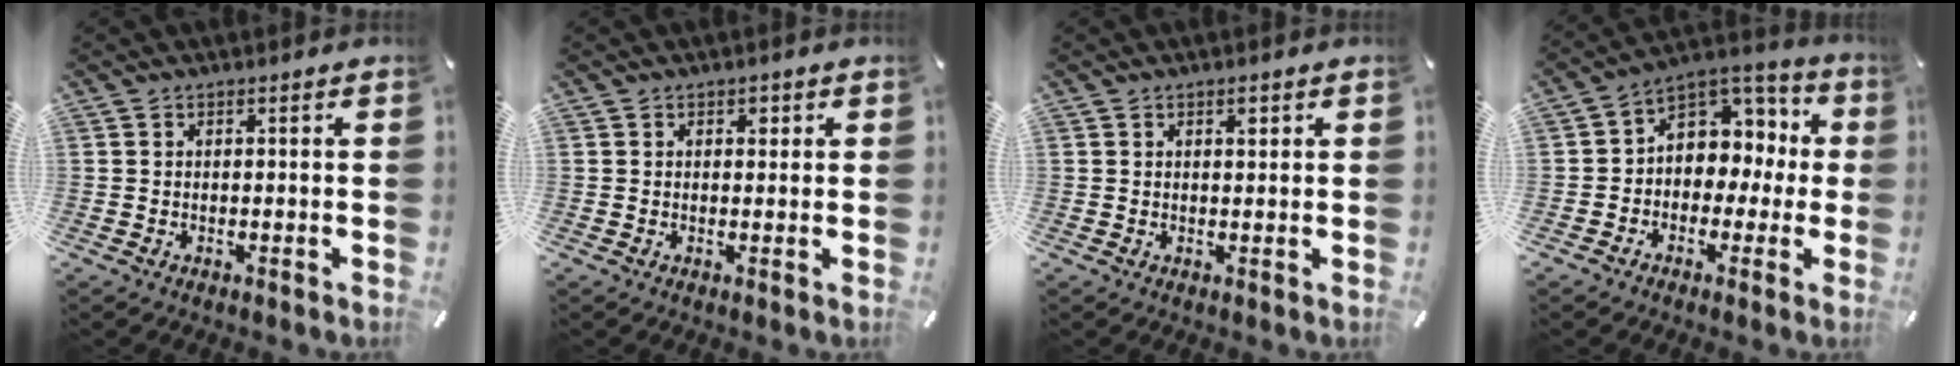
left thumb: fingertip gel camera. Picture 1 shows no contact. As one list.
[{"total": 1.5, "force": [0.6, 1.2, 0.7], "torque": [-0.001, -0.001, 0.005]}, {"total": 1.7, "force": [0.8, 0.8, 1.3], "torque": [-0.019, -0.001, 0.013]}, {"total": 8.5, "force": [1.1, 7.8, 3.3], "torque": [-0.054, -0.016, 0.025]}]